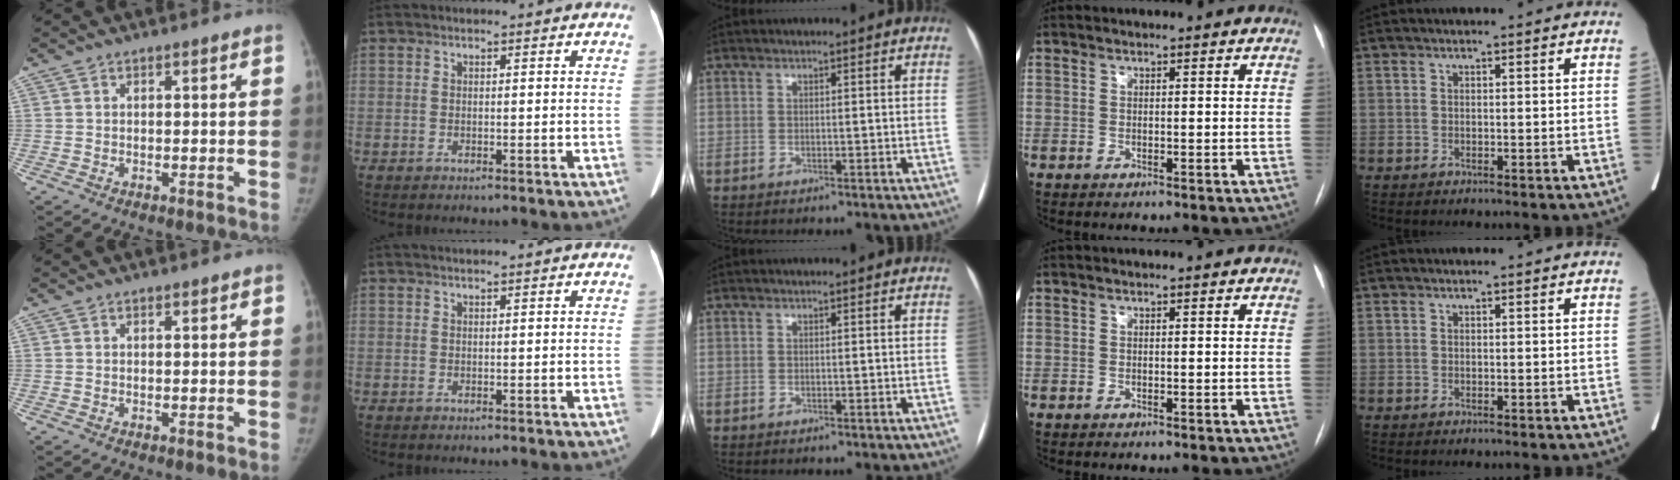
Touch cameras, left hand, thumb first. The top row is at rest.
{"thumb": {"total": 0.7, "force": [0.5, 0.3, 0.3], "torque": [-0.004, -0.003, 0.007]}, "index": {"total": 1.4, "force": [1.2, -0.2, 0.6], "torque": [-0.007, 0.015, 0.025]}}